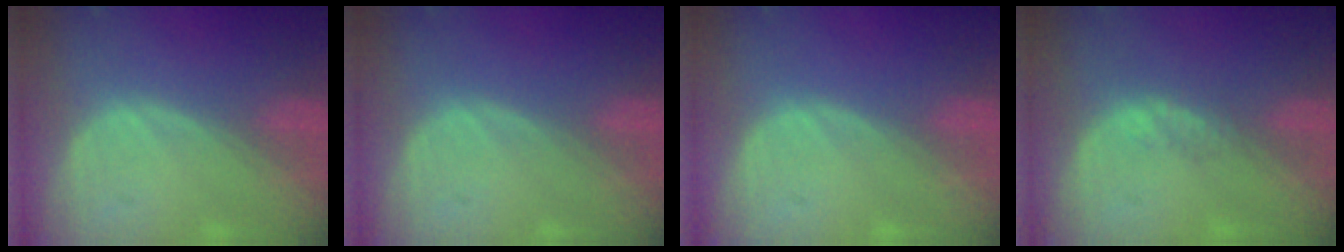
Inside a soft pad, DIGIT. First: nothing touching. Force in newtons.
{"total": 0.0}
{"total": 0.0}
{"total": 1.1, "press": 0.9, "slide": 0.7}